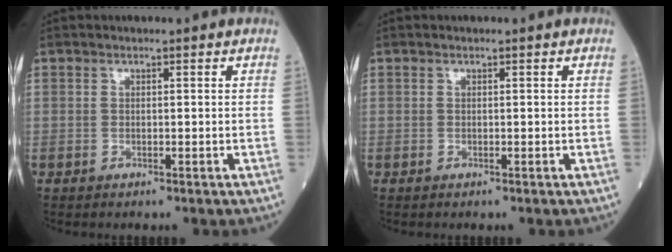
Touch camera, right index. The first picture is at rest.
{"total": 0.0}